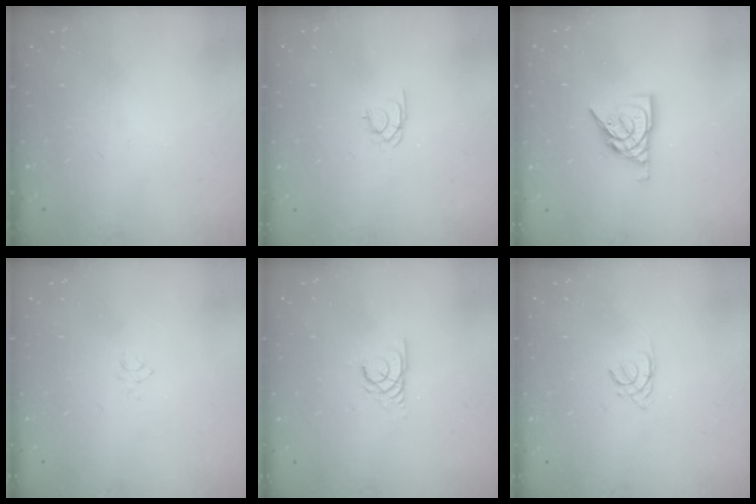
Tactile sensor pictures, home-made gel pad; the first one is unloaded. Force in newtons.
{"total": 1.8, "press": 1.8, "slide": 0.3}
{"total": 9.3, "press": 9.2, "slide": 1.2}
{"total": 3.7, "press": 3.7, "slide": 0.1}
{"total": 2.2, "press": 2.2, "slide": 0.3}
{"total": 1.7, "press": 1.7, "slide": 0.3}